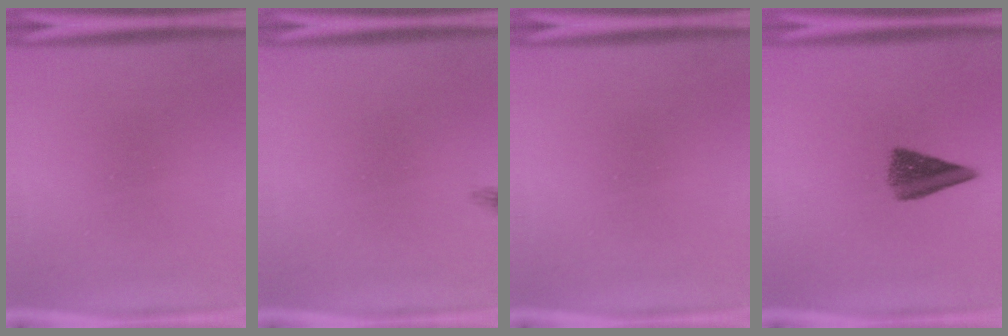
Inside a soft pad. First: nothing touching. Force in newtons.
{"total": 0.9}
{"total": 0.0}
{"total": 6.1}